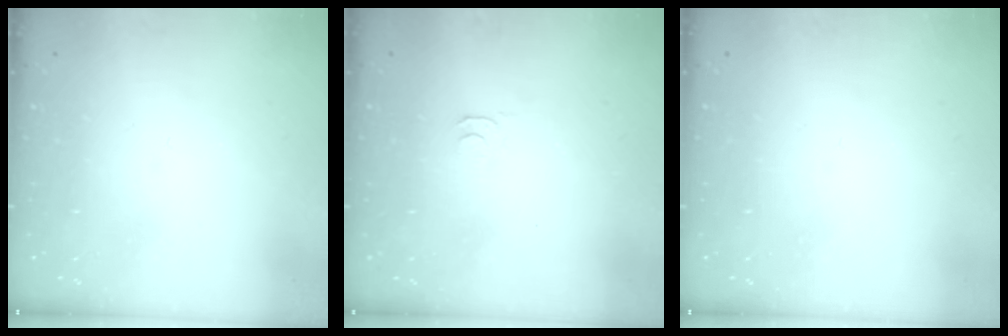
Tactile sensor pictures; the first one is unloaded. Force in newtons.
{"total": 2.8, "press": 2.7, "slide": 0.5}
{"total": 0.0}